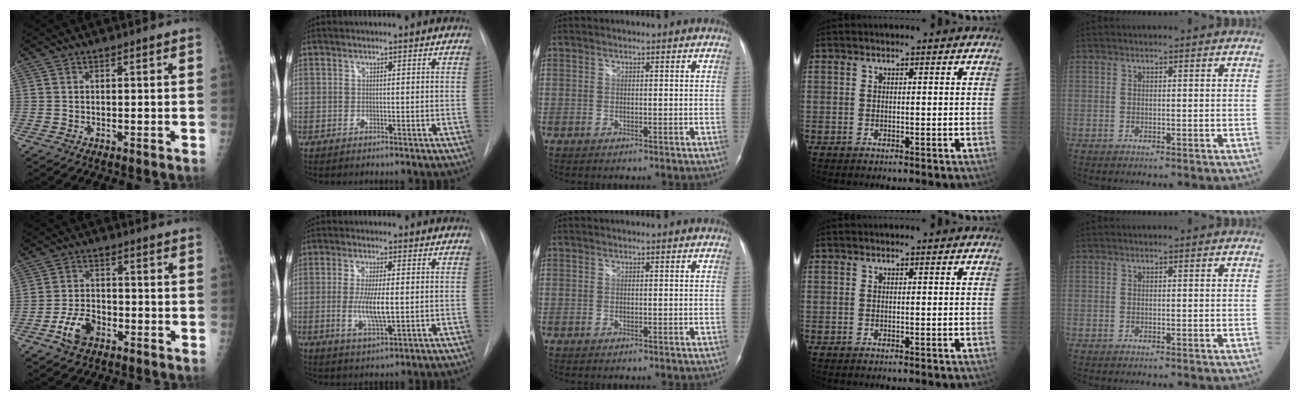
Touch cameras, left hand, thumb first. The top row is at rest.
{"thumb": {"total": 6.7, "force": [-3.5, 4.1, 4.0], "torque": [-0.070, 0.021, -0.063]}, "index": {"total": 6.5, "force": [-0.5, 1.4, 6.3], "torque": [-0.126, -0.016, -0.009]}}